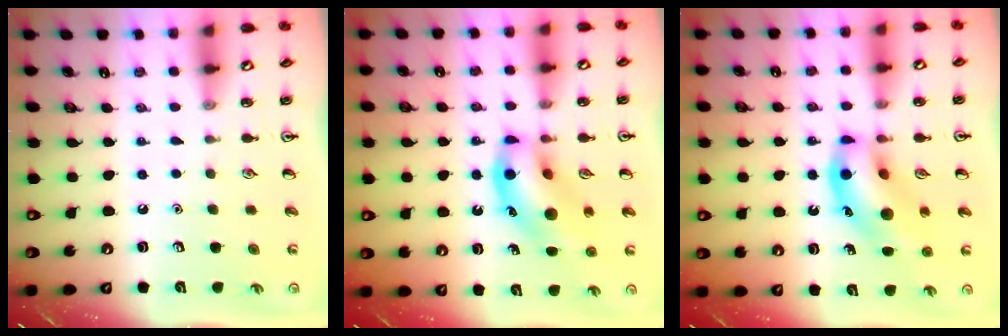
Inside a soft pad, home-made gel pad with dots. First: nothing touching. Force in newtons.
{"total": 15.1, "press": 14.7, "slide": 3.4}
{"total": 15.1, "press": 14.7, "slide": 3.4}